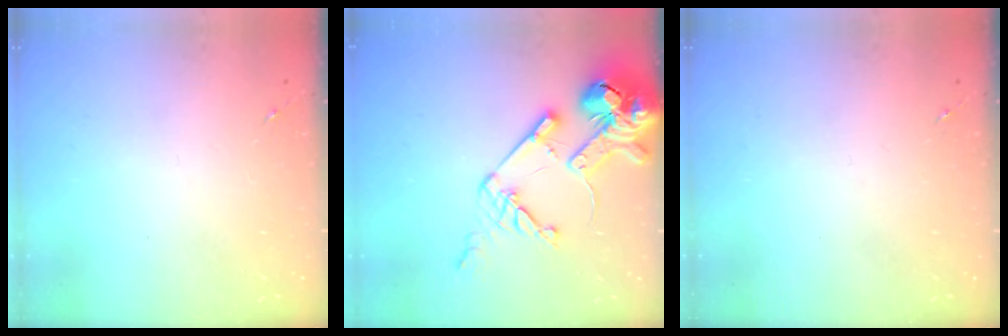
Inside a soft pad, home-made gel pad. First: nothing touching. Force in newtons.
{"total": 23.3, "press": 23.1, "slide": 3.0}
{"total": 0.0}